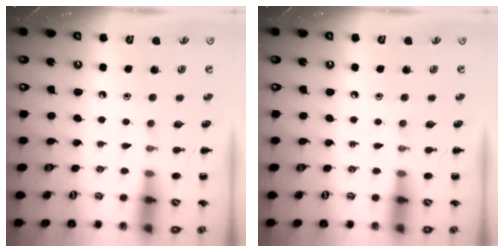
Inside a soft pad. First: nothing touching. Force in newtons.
{"total": 0.0}